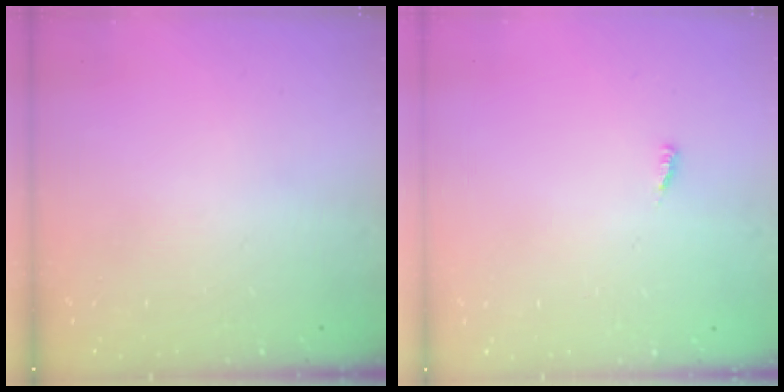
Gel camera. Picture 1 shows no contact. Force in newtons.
{"total": 2.6, "press": 2.6, "slide": 0.3}